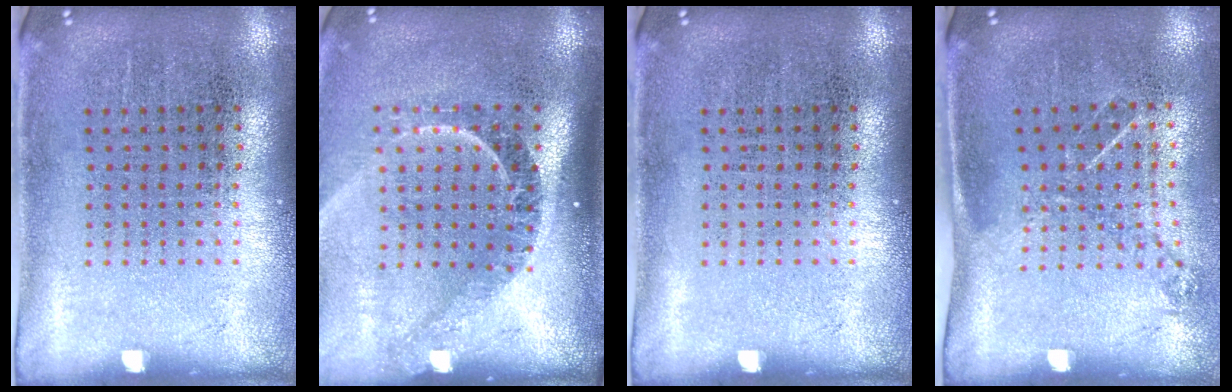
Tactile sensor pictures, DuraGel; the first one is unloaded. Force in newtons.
{"total": 2.4, "press": 1.6, "slide": 1.8}
{"total": 0.0}
{"total": 1.1, "press": 0.9, "slide": 0.6}